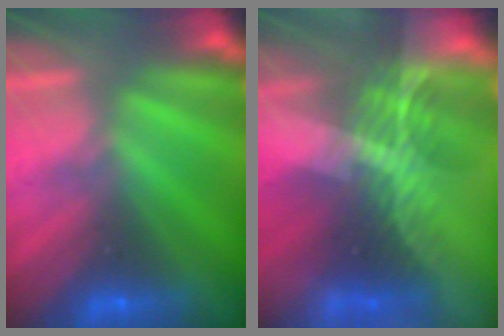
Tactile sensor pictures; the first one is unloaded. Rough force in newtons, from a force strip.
{"total": 8.3}